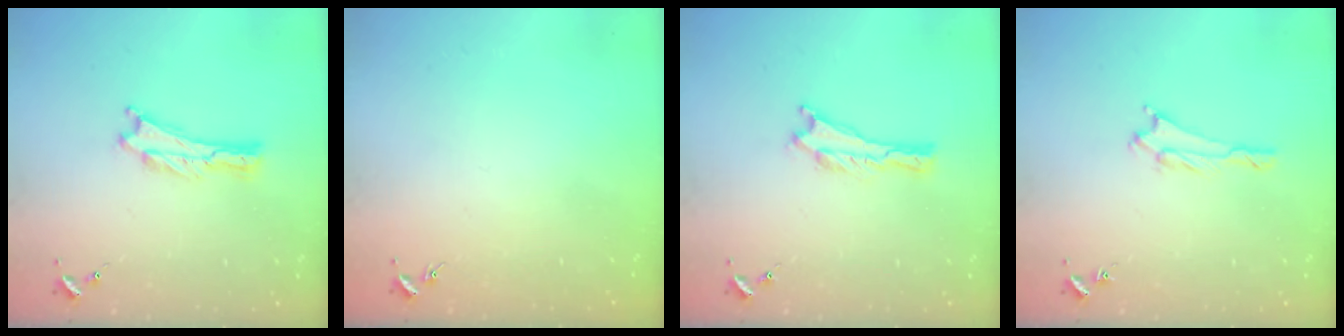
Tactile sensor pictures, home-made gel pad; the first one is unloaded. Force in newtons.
{"total": 0.0}
{"total": 0.0}
{"total": 1.6, "press": 1.6, "slide": 0.1}